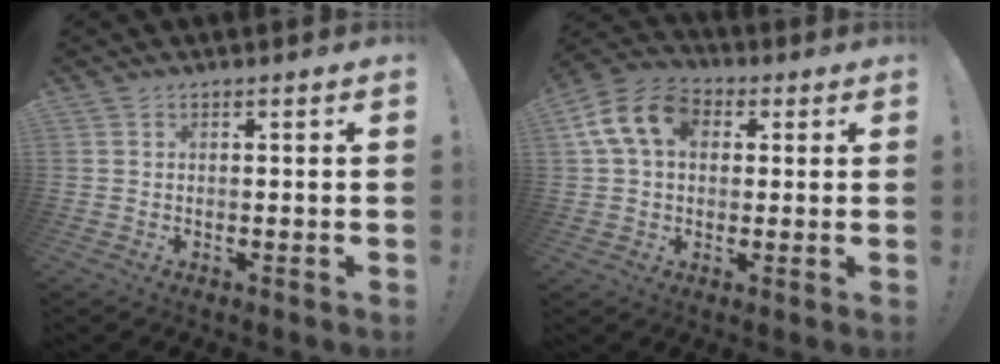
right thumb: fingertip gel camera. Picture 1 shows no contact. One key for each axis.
{"total": 14.3, "fx": 3.9, "fy": 10.4, "fz": 9.0, "tx": -0.162, "ty": 0.005, "tz": 0.077}